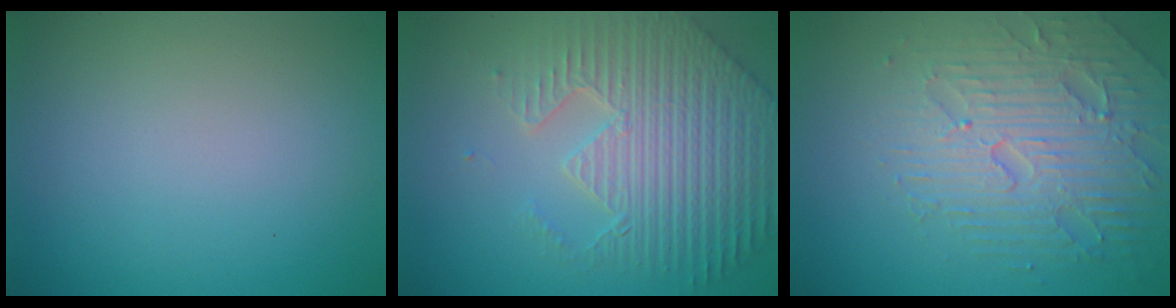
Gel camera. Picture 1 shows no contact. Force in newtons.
{"total": 7.4, "press": 5.6, "slide": 4.8}
{"total": 5.1, "press": 4.9, "slide": 1.2}